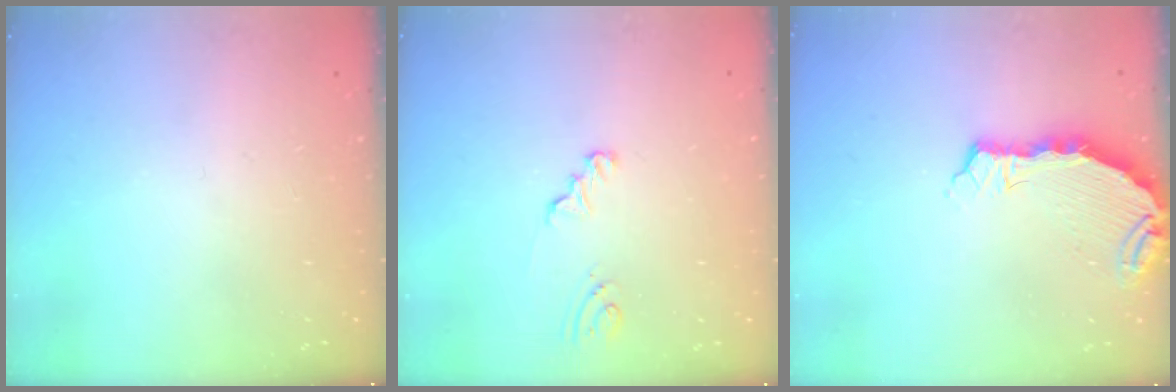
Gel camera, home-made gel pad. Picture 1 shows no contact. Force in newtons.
{"total": 2.1, "press": 2.1, "slide": 0.2}
{"total": 8.8, "press": 7.7, "slide": 4.1}